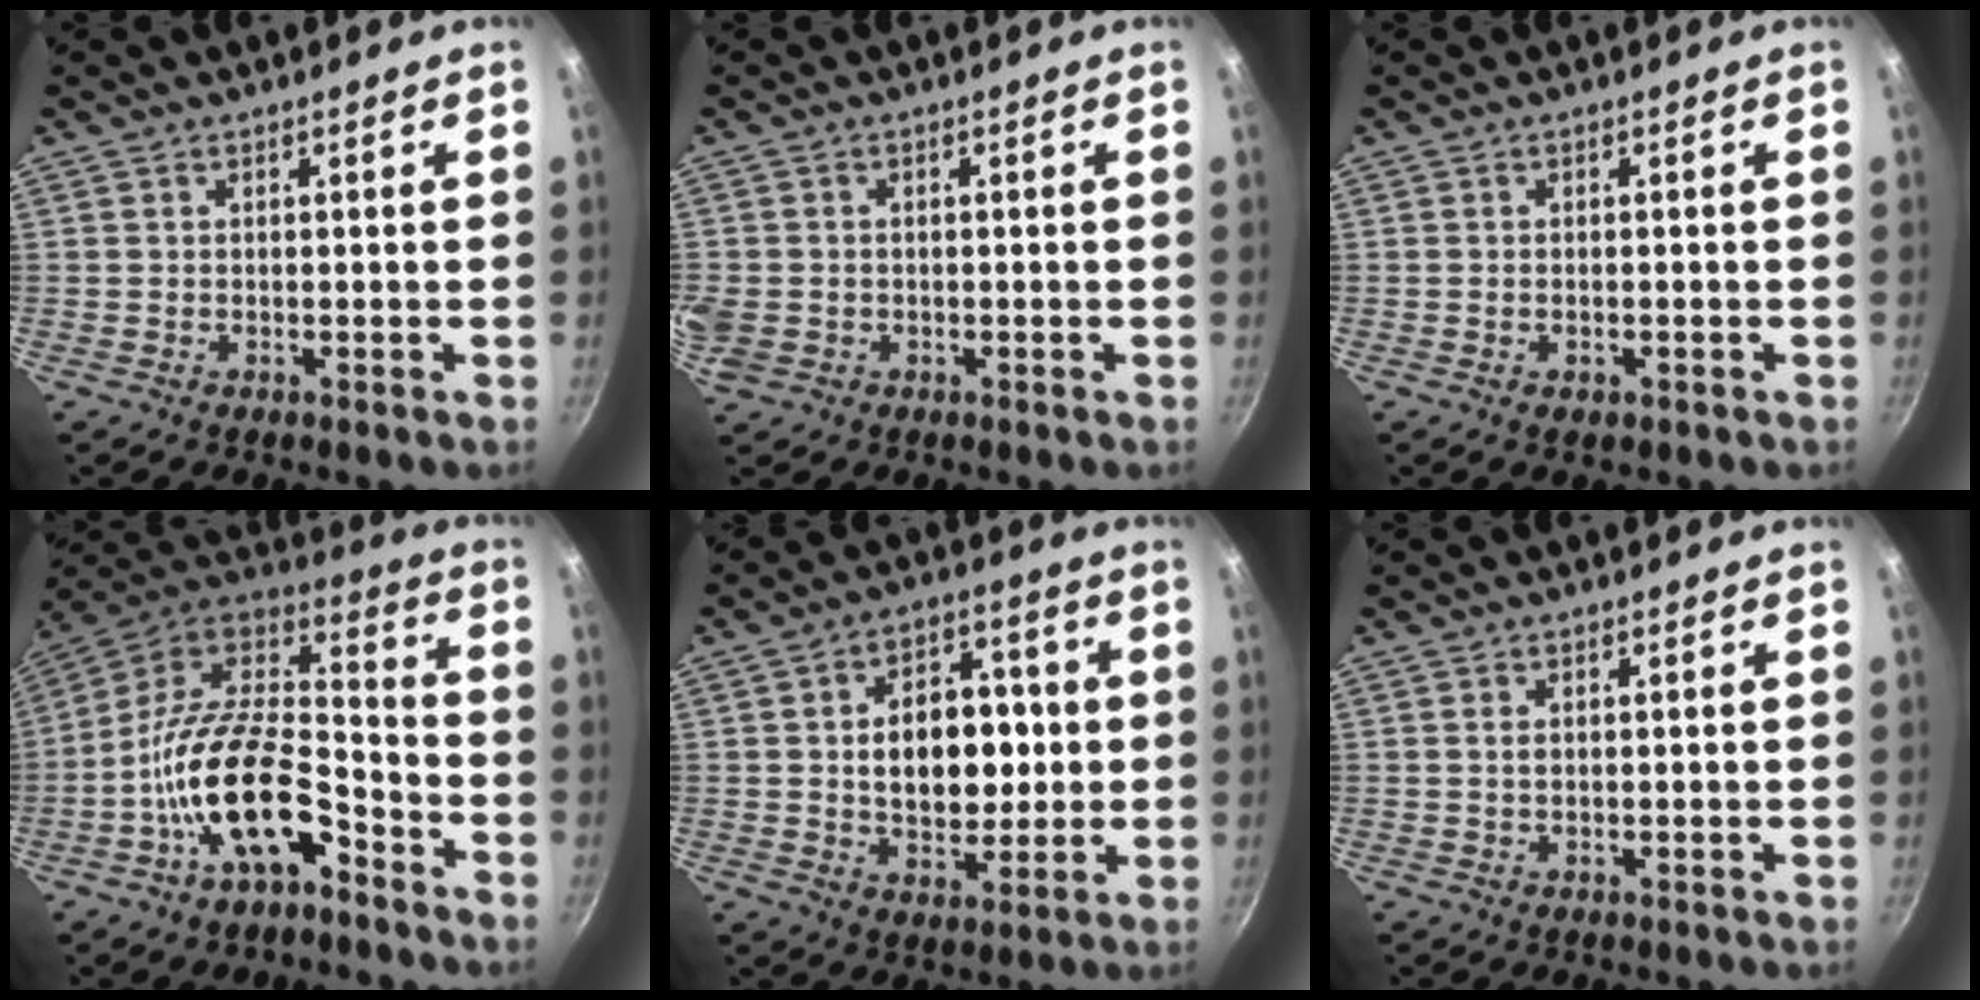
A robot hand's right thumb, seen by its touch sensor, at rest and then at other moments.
{"total": 6.2, "force": [-0.9, 5.3, 3.2], "torque": [-0.081, 0.001, -0.015]}
{"total": 1.5, "force": [-0.6, 1.0, 1.0], "torque": [-0.015, -0.001, -0.010]}
{"total": 20.6, "force": [-9.0, 10.2, 15.4], "torque": [-0.249, 0.071, -0.174]}
{"total": 14.0, "force": [0.6, 9.5, 10.3], "torque": [-0.109, 0.013, 0.010]}
{"total": 1.1, "force": [0.2, 0.7, 0.8], "torque": [-0.015, 0.002, 0.003]}